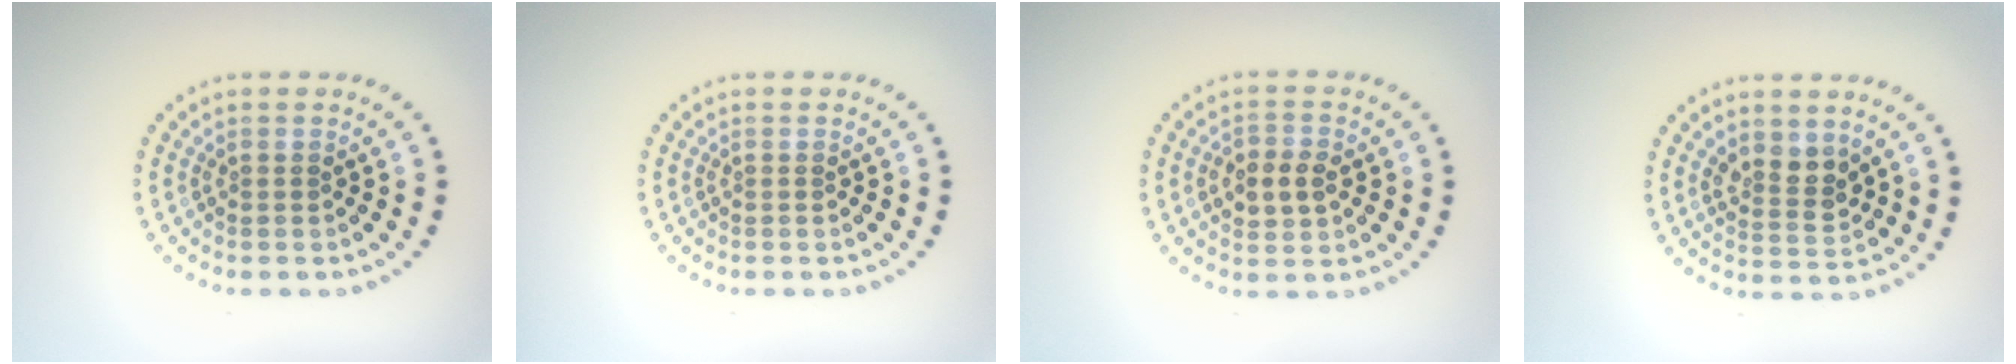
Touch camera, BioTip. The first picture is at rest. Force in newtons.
{"total": 0.0}
{"total": 2.9, "press": 2.9, "slide": 0.3}
{"total": 2.6, "press": 2.4, "slide": 1.1}